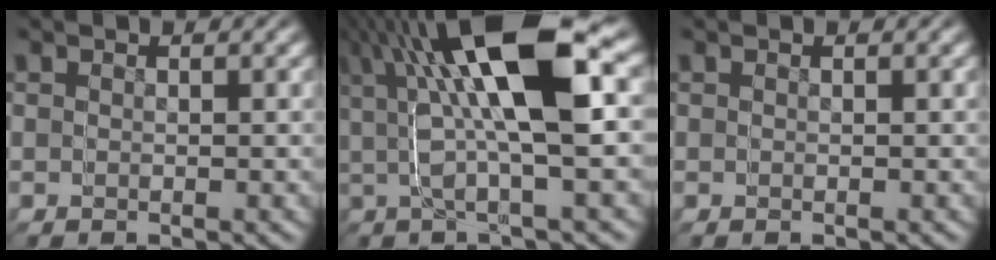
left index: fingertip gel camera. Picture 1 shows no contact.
{"total": 10.8, "force": [3.9, 4.8, 8.8], "torque": [-0.166, 0.045, 0.050]}
{"total": 0.0}